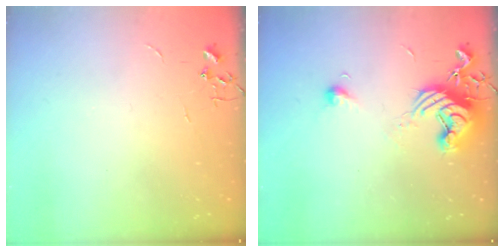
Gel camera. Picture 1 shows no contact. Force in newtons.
{"total": 13.4, "press": 13.4, "slide": 1.2}